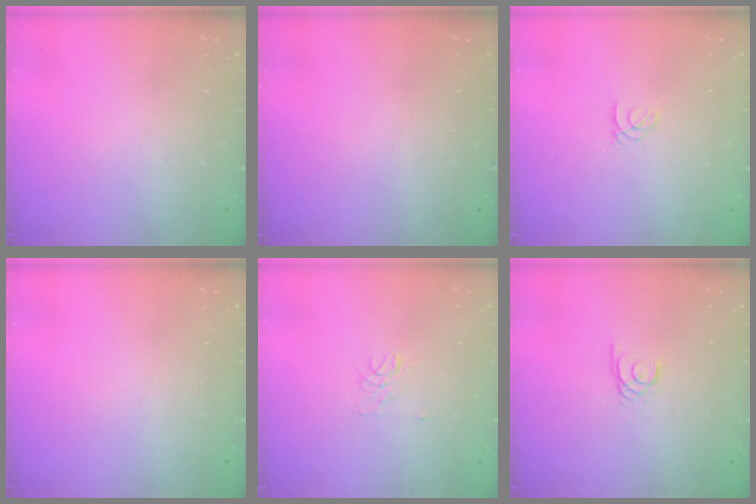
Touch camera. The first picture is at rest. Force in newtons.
{"total": 0.0}
{"total": 1.0, "press": 1.0, "slide": 0.1}
{"total": 0.0}
{"total": 3.5, "press": 3.5, "slide": 0.3}
{"total": 1.5, "press": 1.5, "slide": 0.1}